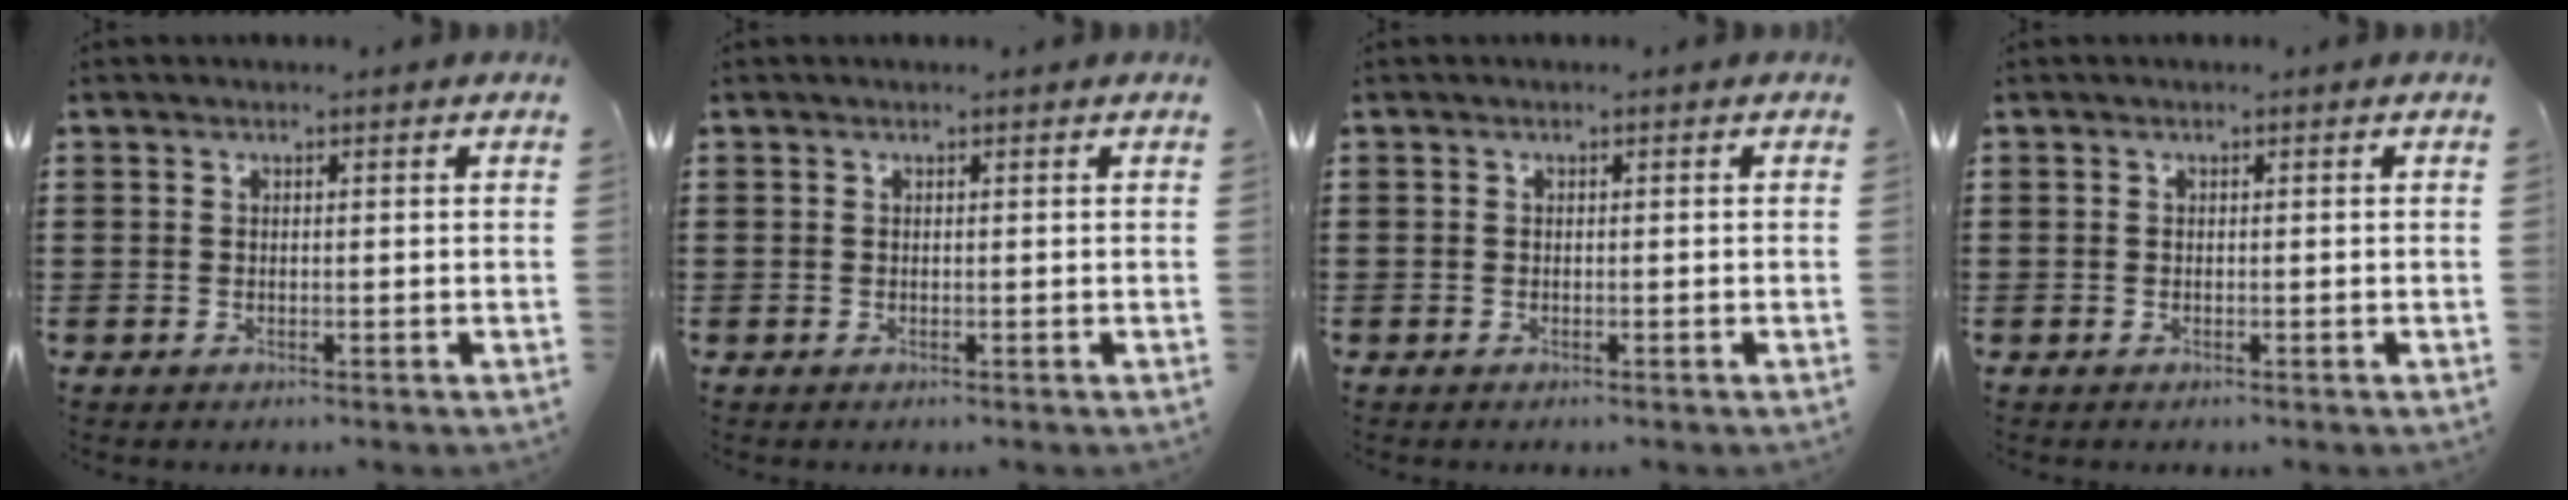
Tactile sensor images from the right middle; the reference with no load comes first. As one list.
[{"total": 0.0}, {"total": 0.0}, {"total": 0.0}]